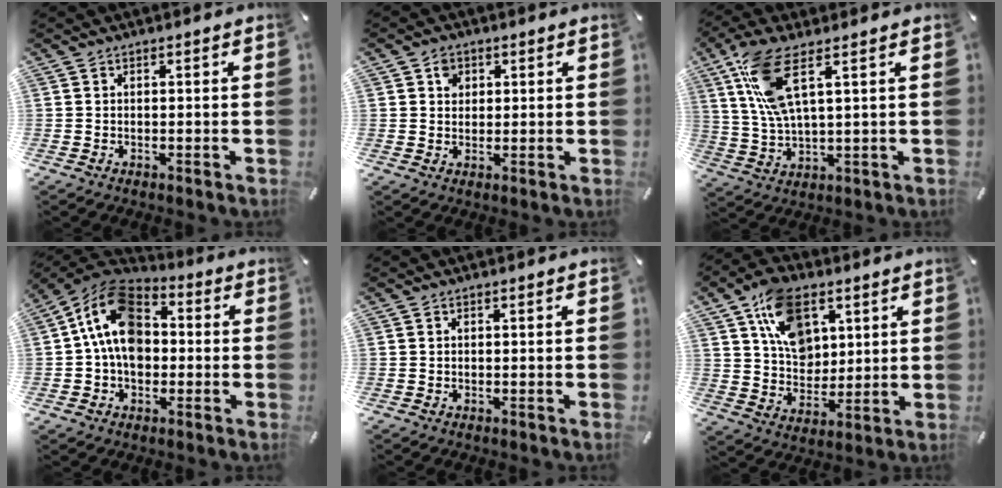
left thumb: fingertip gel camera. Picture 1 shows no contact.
{"total": 3.1, "force": [1.1, 2.8, 1.0], "torque": [-0.001, -0.003, 0.013]}
{"total": 12.0, "force": [5.2, 4.1, 10.0], "torque": [-0.221, -0.006, 0.095]}
{"total": 14.0, "force": [0.2, 10.7, 9.1], "torque": [-0.183, 0.012, 0.001]}
{"total": 0.0}
{"total": 13.8, "force": [6.1, 9.9, 7.4], "torque": [-0.128, -0.008, 0.116]}